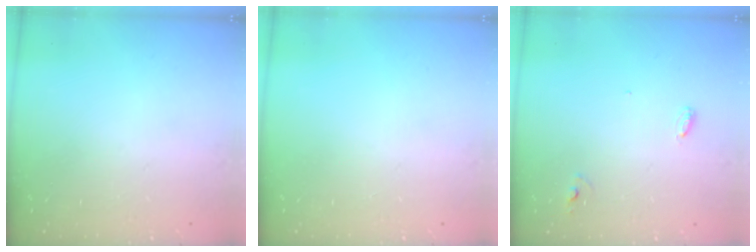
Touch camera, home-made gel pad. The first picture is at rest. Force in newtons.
{"total": 0.0}
{"total": 4.5, "press": 4.5, "slide": 0.4}